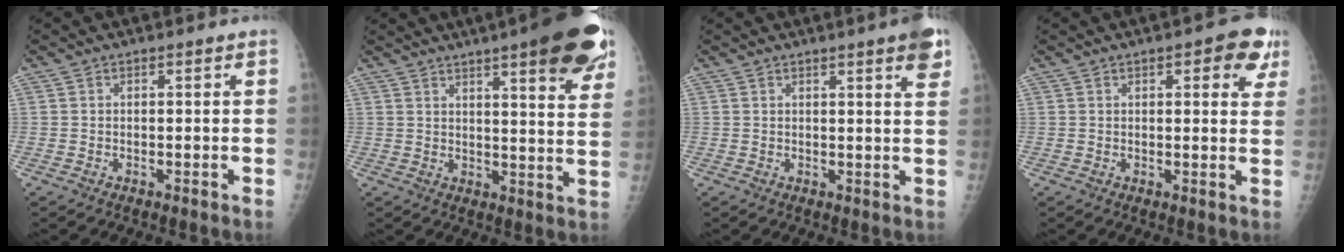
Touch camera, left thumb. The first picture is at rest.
{"total": 18.3, "force": [10.9, 3.8, 14.2], "torque": [-0.163, -0.039, 0.135]}
{"total": 5.3, "force": [3.0, 0.6, 4.3], "torque": [-0.045, -0.011, 0.035]}
{"total": 7.2, "force": [3.5, 2.8, 5.6], "torque": [-0.034, -0.008, 0.033]}